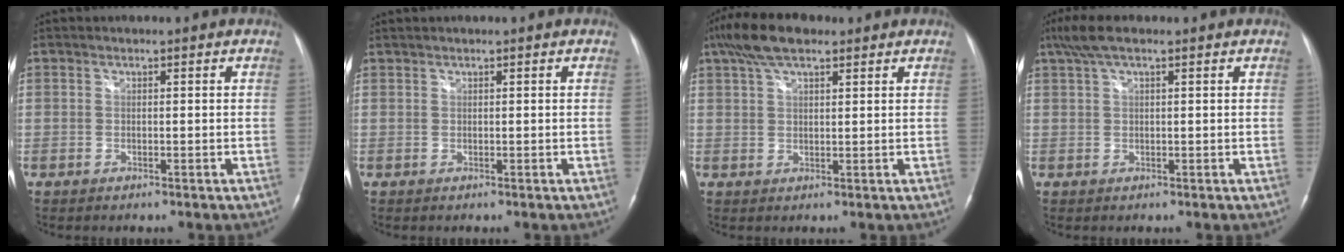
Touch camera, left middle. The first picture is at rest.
{"total": 1.3, "force": [1.3, -0.2, 0.4], "torque": [-0.012, 0.014, 0.031]}
{"total": 8.0, "force": [5.5, 2.6, 5.2], "torque": [-0.109, 0.026, 0.098]}
{"total": 4.5, "force": [3.0, 1.0, 3.2], "torque": [-0.076, 0.029, 0.058]}